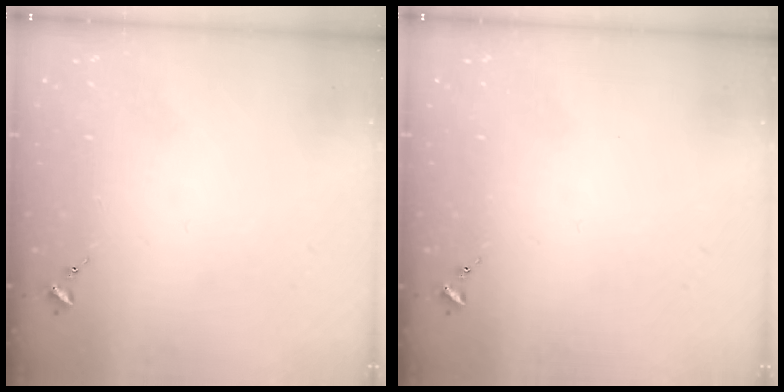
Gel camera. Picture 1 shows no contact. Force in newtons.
{"total": 0.0}